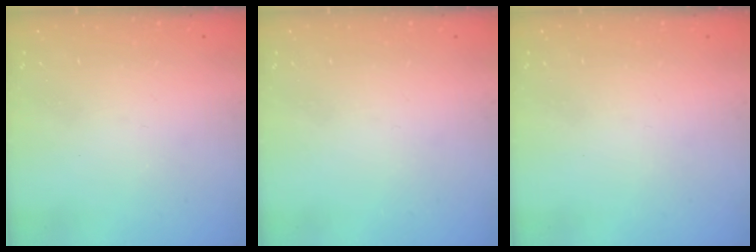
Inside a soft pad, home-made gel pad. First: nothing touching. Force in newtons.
{"total": 0.0}
{"total": 0.0}